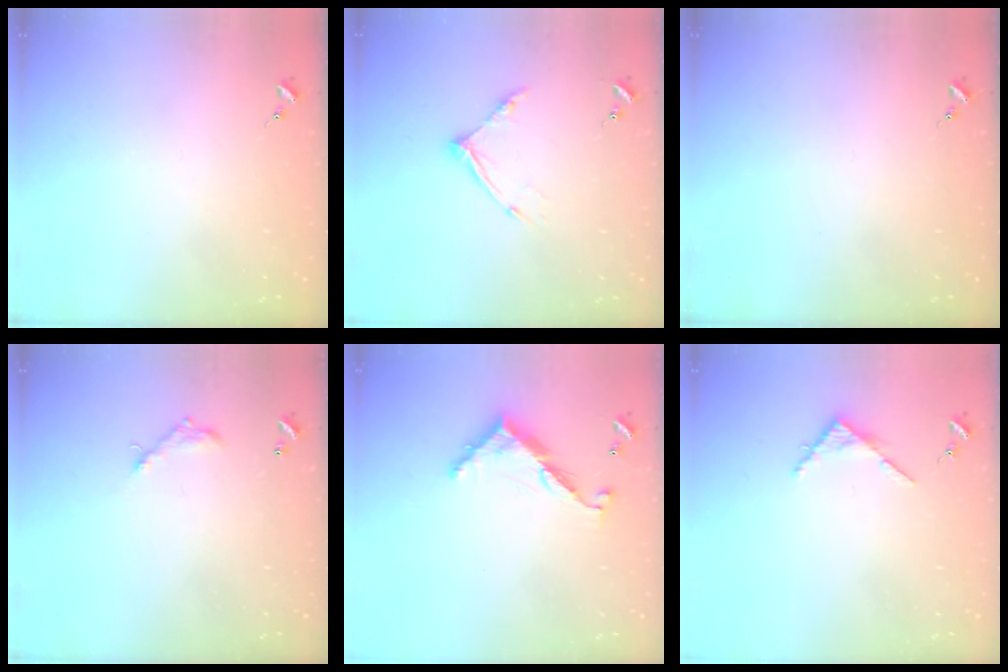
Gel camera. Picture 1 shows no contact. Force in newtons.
{"total": 10.0, "press": 9.9, "slide": 0.7}
{"total": 0.0}
{"total": 5.8, "press": 5.8, "slide": 0.3}
{"total": 9.7, "press": 9.7, "slide": 0.4}
{"total": 3.8, "press": 3.8, "slide": 0.4}